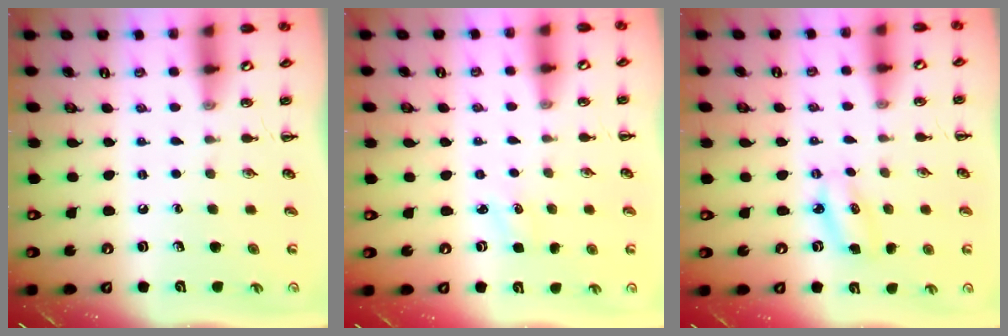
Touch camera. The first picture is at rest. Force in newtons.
{"total": 1.8, "press": 1.7, "slide": 0.5}
{"total": 3.7, "press": 3.6, "slide": 0.7}